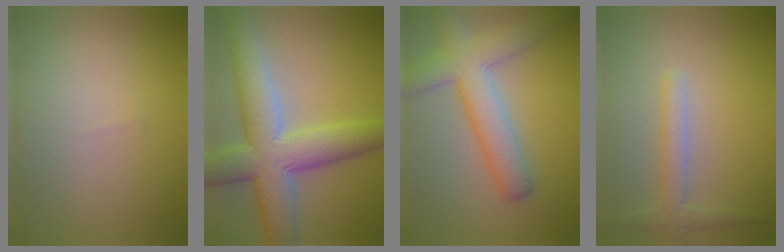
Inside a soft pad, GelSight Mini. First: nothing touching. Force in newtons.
{"total": 9.2, "press": 9.2, "slide": 0.4}
{"total": 6.5, "press": 6.5, "slide": 0.3}
{"total": 2.4, "press": 2.4, "slide": 0.1}